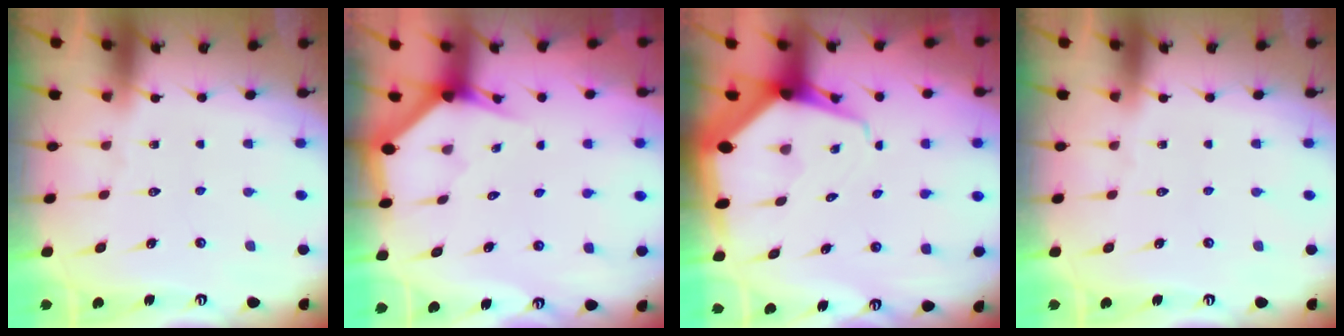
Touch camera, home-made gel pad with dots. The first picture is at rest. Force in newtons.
{"total": 2.6, "press": 2.6, "slide": 0.2}
{"total": 7.9, "press": 7.9, "slide": 1.0}
{"total": 0.0}